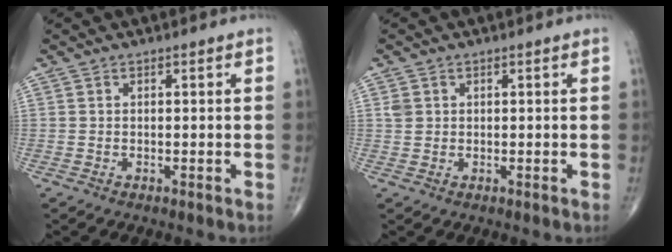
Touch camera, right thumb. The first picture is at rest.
{"total": 1.7, "force": [0.5, 1.4, 0.7], "torque": [-0.009, 0.000, 0.011]}